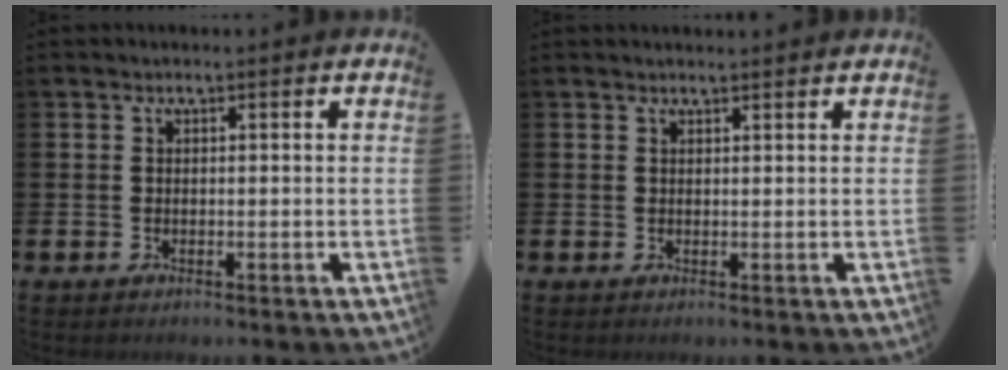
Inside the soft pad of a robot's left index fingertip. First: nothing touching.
{"total": 0.9, "force": [0.8, 0.0, 0.1], "torque": [0.005, -0.004, 0.014]}